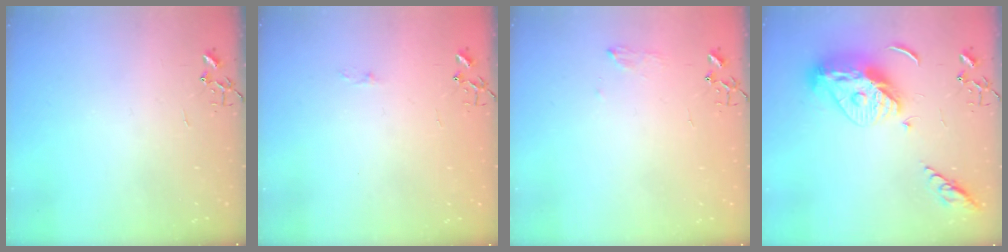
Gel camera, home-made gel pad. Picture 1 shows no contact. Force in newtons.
{"total": 3.3, "press": 3.2, "slide": 0.4}
{"total": 7.4, "press": 7.3, "slide": 1.0}
{"total": 15.0, "press": 14.9, "slide": 1.3}